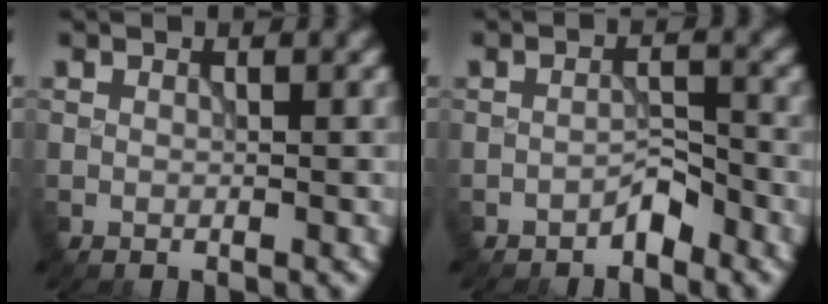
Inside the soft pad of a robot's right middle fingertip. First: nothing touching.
{"total": 1.8, "force": [-1.5, 0.5, 0.8], "torque": [-0.010, 0.008, -0.029]}